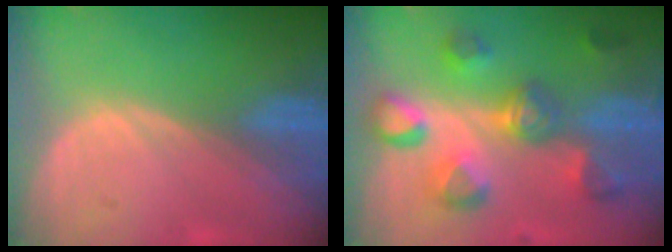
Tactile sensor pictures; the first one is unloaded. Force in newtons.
{"total": 8.7, "press": 8.7, "slide": 0.2}